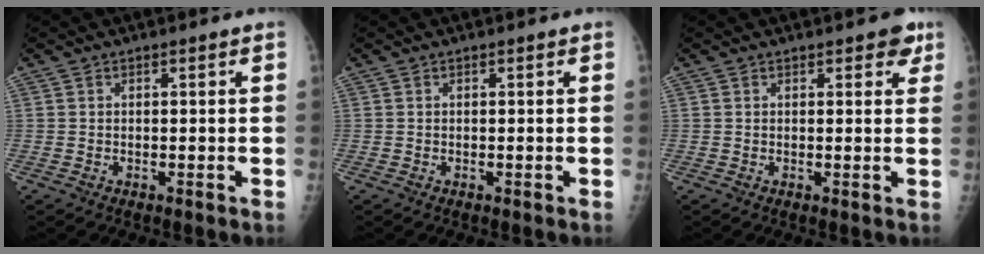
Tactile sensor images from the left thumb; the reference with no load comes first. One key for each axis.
{"total": 0.0}
{"total": 3.0, "fx": 1.9, "fy": 1.5, "fz": 1.8, "tx": 0.000, "ty": -0.005, "tz": 0.018}